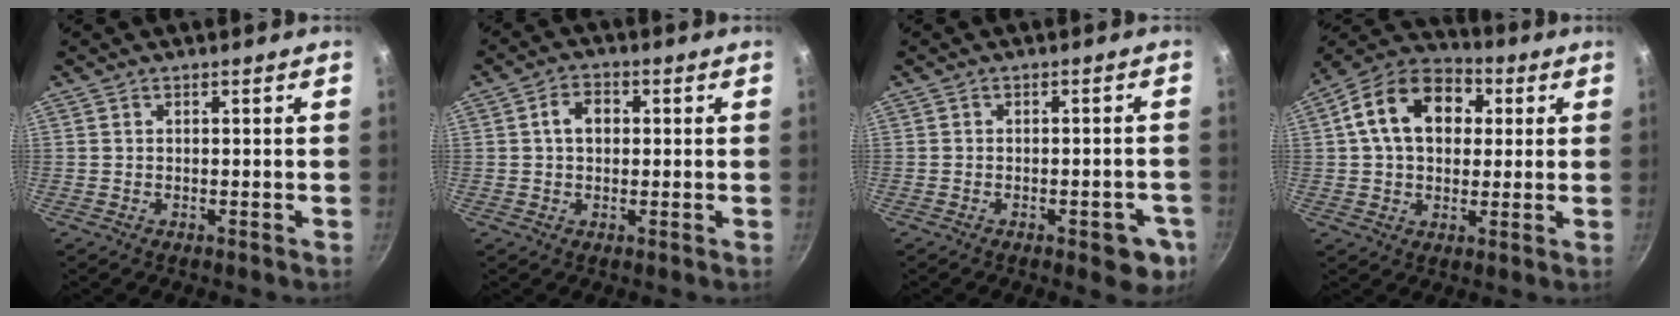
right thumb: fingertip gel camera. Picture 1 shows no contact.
{"total": 4.7, "force": [0.6, 3.5, 3.1], "torque": [-0.035, 0.010, 0.003]}
{"total": 7.1, "force": [-3.0, 3.2, 5.6], "torque": [-0.041, 0.016, -0.032]}
{"total": 16.3, "force": [3.5, 11.7, 10.8], "torque": [-0.154, 0.023, 0.040]}